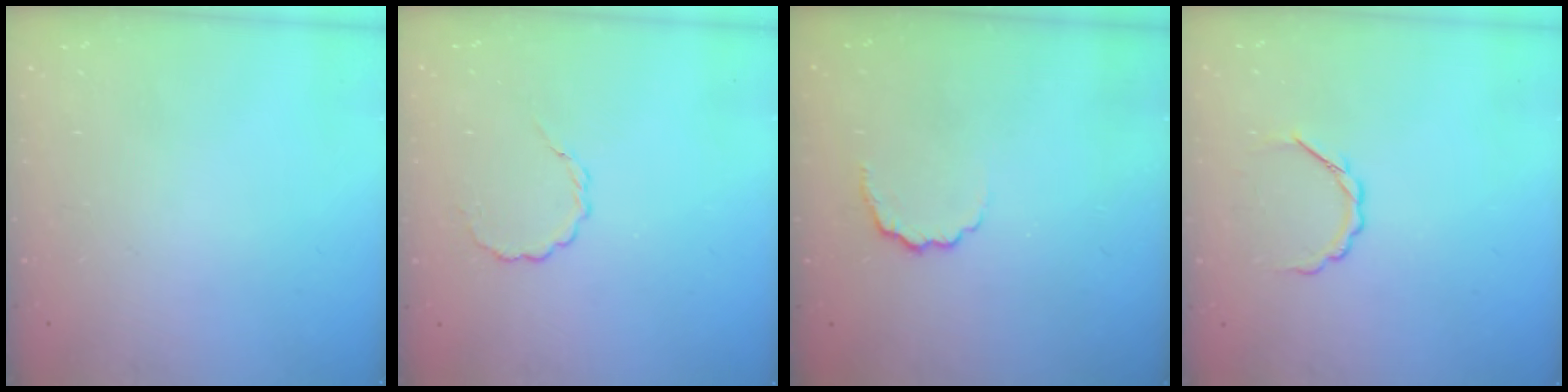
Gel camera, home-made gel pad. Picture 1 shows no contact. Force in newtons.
{"total": 2.4, "press": 2.2, "slide": 0.9}
{"total": 3.6, "press": 3.5, "slide": 0.9}
{"total": 3.4, "press": 3.2, "slide": 1.0}